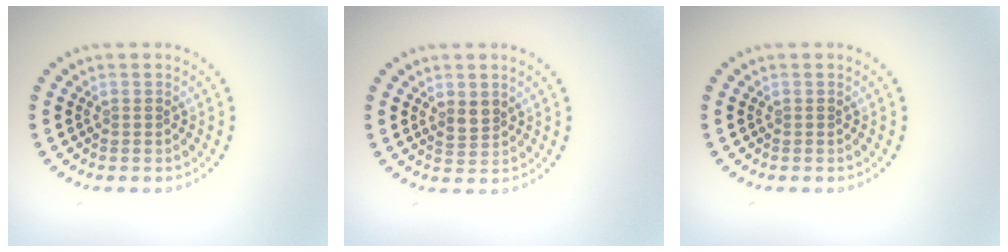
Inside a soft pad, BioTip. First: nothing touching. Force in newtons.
{"total": 1.7, "press": 1.4, "slide": 0.8}
{"total": 0.0}